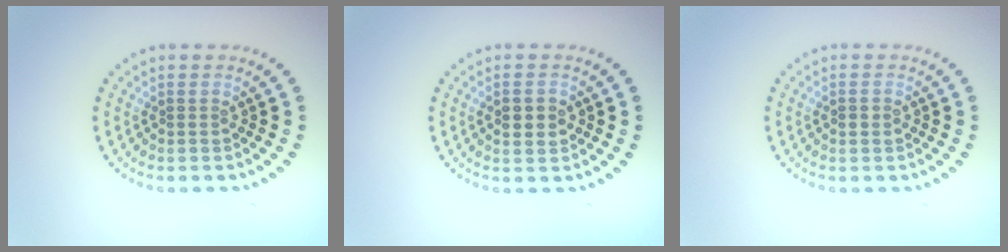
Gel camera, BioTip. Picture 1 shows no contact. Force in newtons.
{"total": 2.4, "press": 2.4, "slide": 0.1}
{"total": 1.1, "press": 1.1, "slide": 0.2}